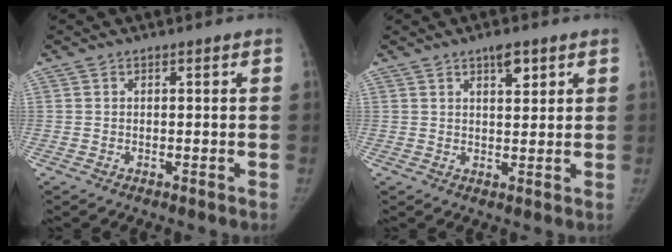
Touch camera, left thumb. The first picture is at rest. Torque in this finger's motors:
{"motor_torque": [0.59, 0.21, 0.28, -0.45, 0.00]}